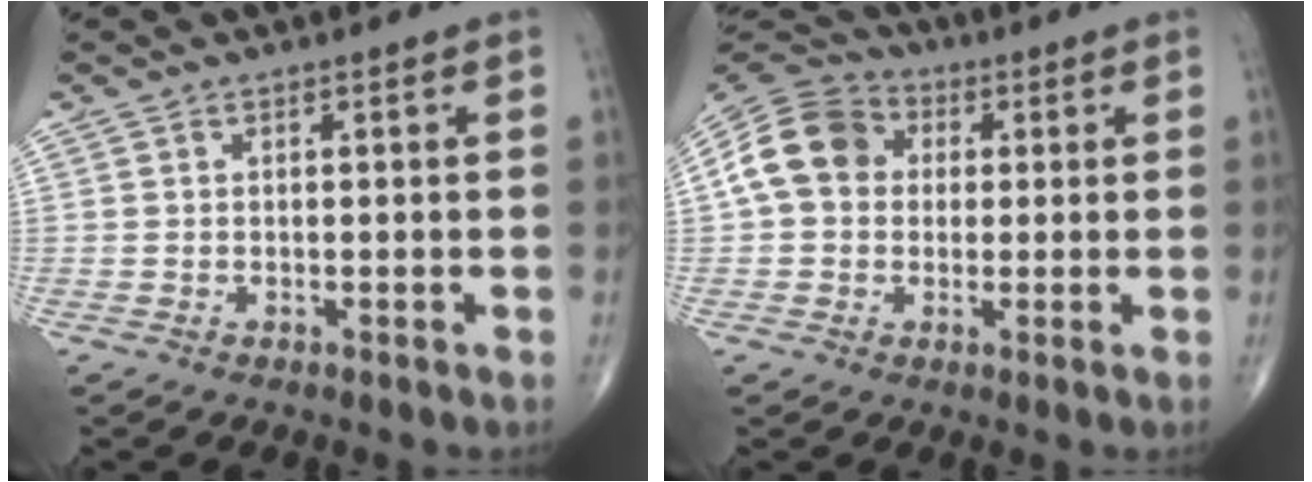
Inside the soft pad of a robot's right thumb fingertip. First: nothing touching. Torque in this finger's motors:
{"motor_torque": [-0.69, 1.00, 1.08, 0.18, 0.12]}